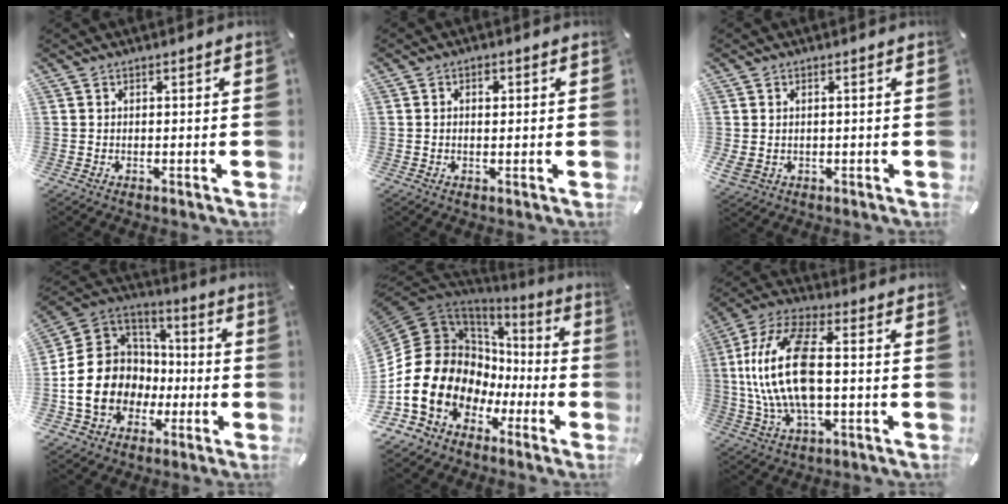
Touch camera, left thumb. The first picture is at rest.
{"total": 1.7, "force": [0.3, 1.1, 1.3], "torque": [-0.012, -0.002, 0.000]}
{"total": 2.1, "force": [0.4, 1.5, 1.4], "torque": [-0.036, 0.000, 0.004]}
{"total": 17.5, "force": [-4.9, 15.1, 7.5], "torque": [-0.165, 0.025, -0.083]}
{"total": 19.7, "force": [-3.5, 16.2, 10.6], "torque": [-0.242, -0.017, -0.042]}
{"total": 18.1, "force": [0.3, 8.7, 15.9], "torque": [-0.336, -0.005, 0.005]}